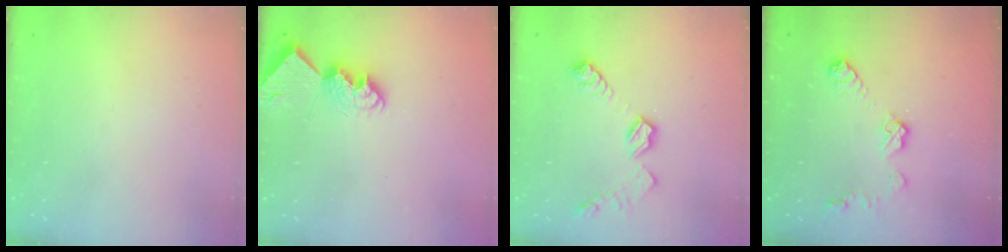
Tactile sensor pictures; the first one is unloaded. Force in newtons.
{"total": 8.7, "press": 8.6, "slide": 1.1}
{"total": 10.8, "press": 10.8, "slide": 0.5}
{"total": 9.1, "press": 9.1, "slide": 0.5}